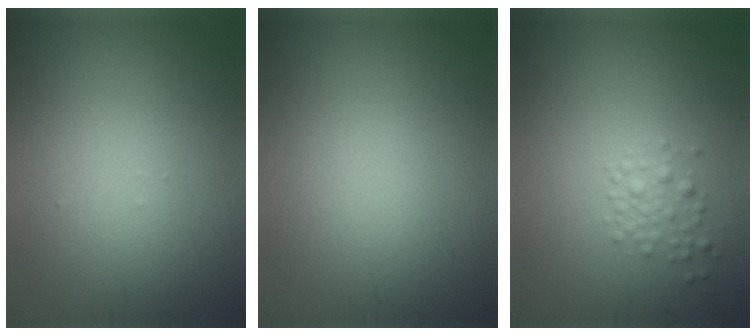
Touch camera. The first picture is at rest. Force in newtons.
{"total": 0.0}
{"total": 1.7, "press": 1.7, "slide": 0.1}